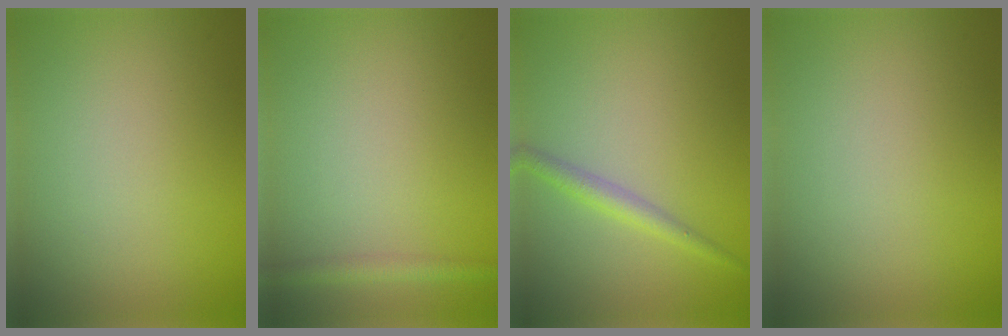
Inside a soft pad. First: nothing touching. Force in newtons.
{"total": 1.6, "press": 1.6, "slide": 0.1}
{"total": 1.9, "press": 1.9, "slide": 0.0}
{"total": 0.0}